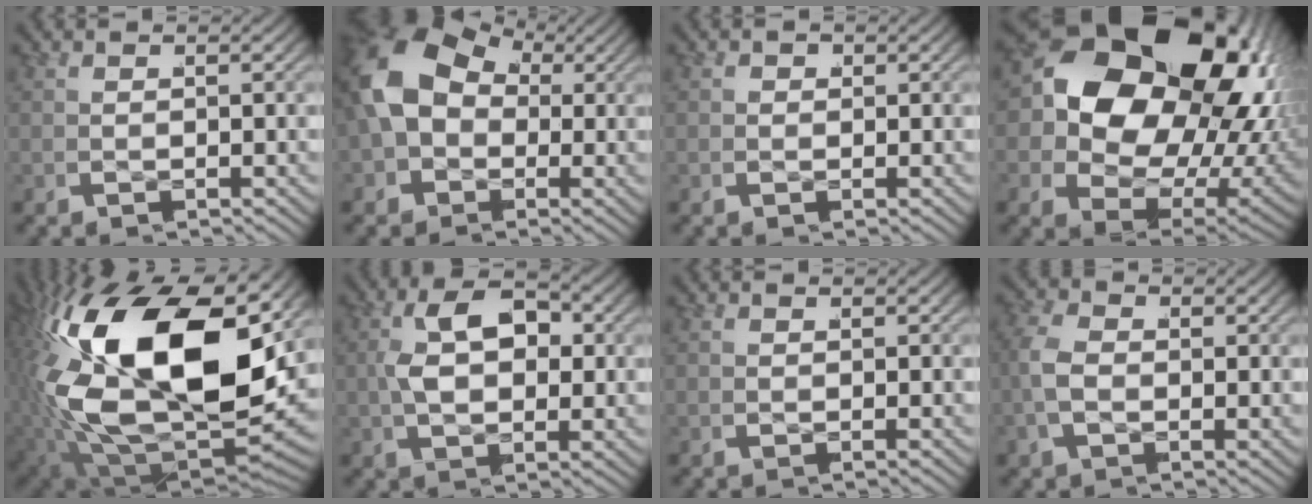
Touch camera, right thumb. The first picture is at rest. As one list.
[{"total": 11.8, "force": [1.3, 9.5, 6.8], "torque": [-0.158, -0.021, 0.026]}, {"total": 1.0, "force": [0.2, 0.9, 0.4], "torque": [-0.001, -0.001, 0.003]}, {"total": 24.3, "force": [2.4, 16.7, 17.4], "torque": [-0.340, -0.057, 0.055]}, {"total": 25.5, "force": [0.9, 14.6, 20.9], "torque": [-0.448, -0.059, 0.050]}, {"total": 6.8, "force": [0.8, 4.0, 5.4], "torque": [-0.103, -0.003, 0.022]}, {"total": 0.9, "force": [0.0, 0.6, 0.7], "torque": [-0.007, -0.007, 0.006]}, {"total": 4.0, "force": [0.0, 3.0, 2.6], "torque": [-0.075, -0.007, 0.006]}]